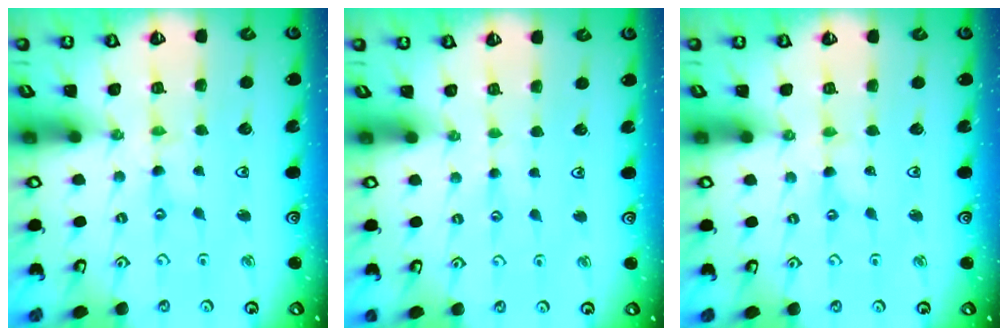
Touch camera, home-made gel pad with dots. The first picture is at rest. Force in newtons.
{"total": 2.1, "press": 2.1, "slide": 0.3}
{"total": 0.0}